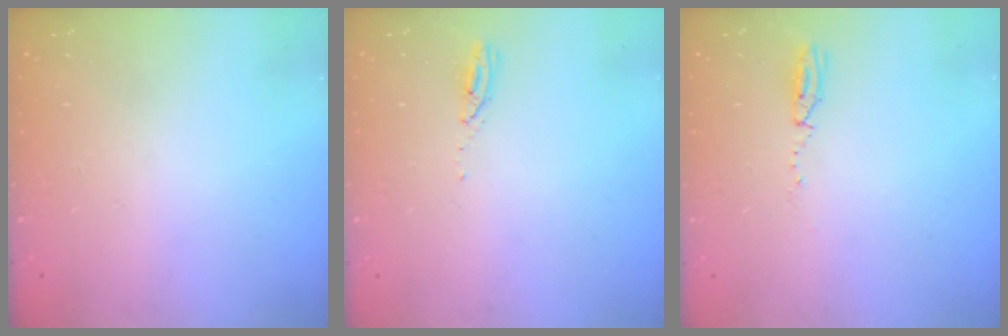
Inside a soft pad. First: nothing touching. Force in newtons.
{"total": 3.0, "press": 2.9, "slide": 0.4}
{"total": 3.3, "press": 2.7, "slide": 1.9}